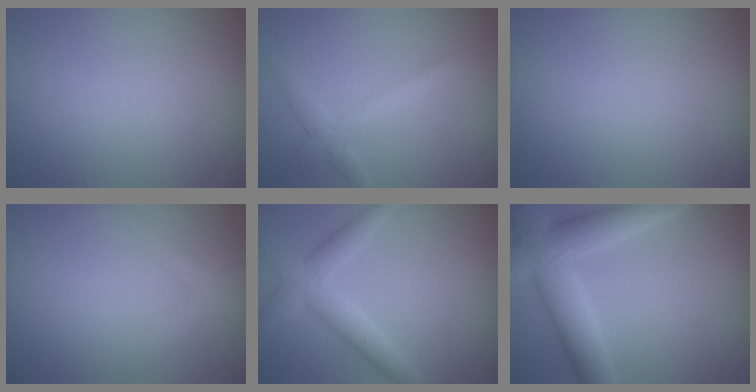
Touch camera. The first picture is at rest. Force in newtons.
{"total": 2.5, "press": 2.5, "slide": 0.1}
{"total": 0.0}
{"total": 2.3, "press": 2.3, "slide": 0.1}
{"total": 3.9, "press": 3.9, "slide": 0.1}
{"total": 7.4, "press": 7.4, "slide": 0.4}